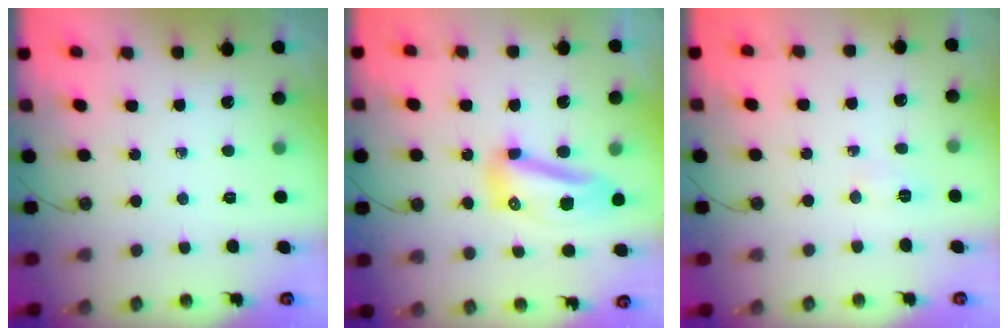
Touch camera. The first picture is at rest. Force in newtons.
{"total": 11.0, "press": 11.0, "slide": 1.2}
{"total": 3.1, "press": 2.8, "slide": 1.3}